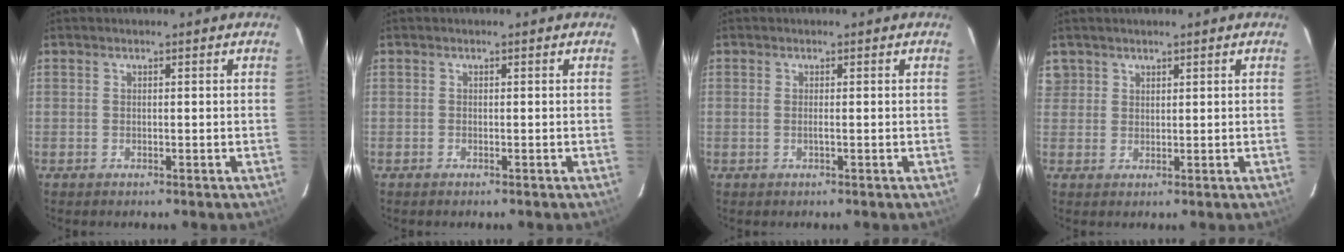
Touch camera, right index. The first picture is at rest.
{"total": 0.0}
{"total": 0.8, "force": [-0.2, -0.2, 0.7], "torque": [-0.015, 0.000, -0.006]}
{"total": 2.3, "force": [1.5, 1.8, 0.0], "torque": [0.011, 0.009, 0.026]}